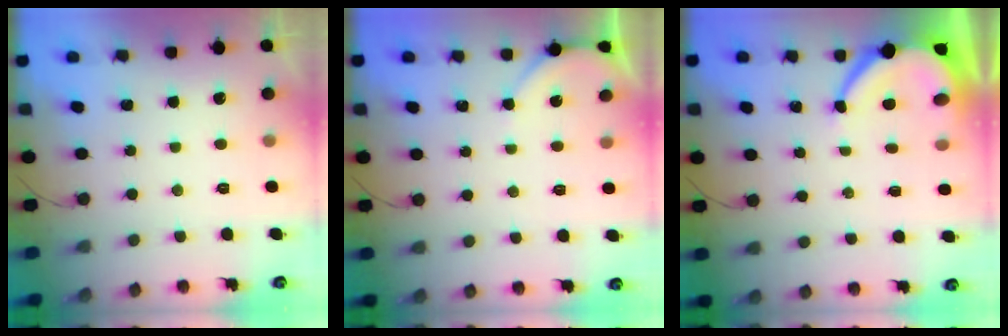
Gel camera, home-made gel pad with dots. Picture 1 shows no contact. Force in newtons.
{"total": 2.2, "press": 2.2, "slide": 0.3}
{"total": 6.4, "press": 6.3, "slide": 0.7}